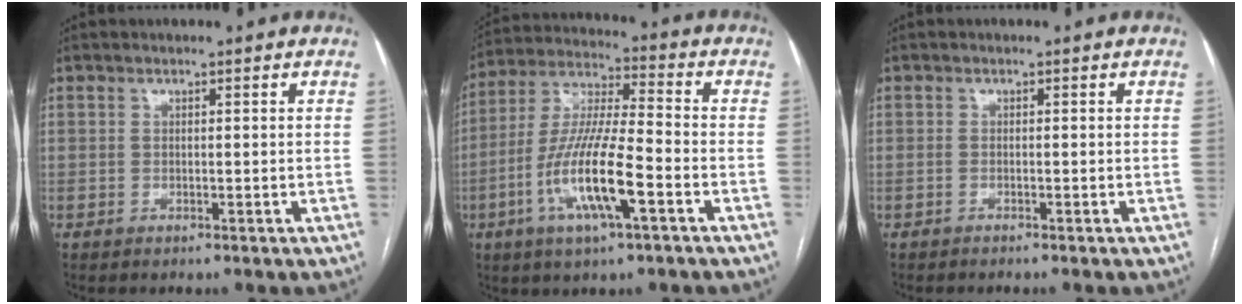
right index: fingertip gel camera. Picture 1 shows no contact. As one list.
[{"total": 14.4, "force": [-5.2, 2.0, 13.3], "torque": [-0.270, -0.006, -0.096]}, {"total": 0.6, "force": [-0.6, -0.1, 0.2], "torque": [-0.005, 0.000, -0.011]}]